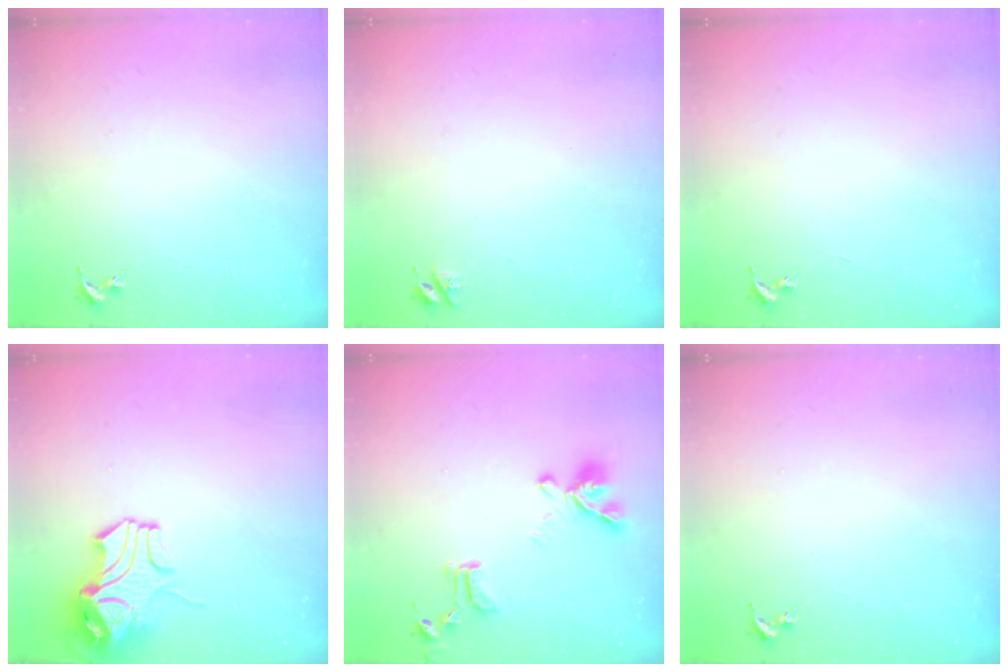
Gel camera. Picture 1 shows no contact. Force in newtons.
{"total": 3.8, "press": 3.8, "slide": 0.5}
{"total": 0.0}
{"total": 10.9, "press": 10.8, "slide": 1.6}
{"total": 16.4, "press": 16.3, "slide": 1.6}
{"total": 0.0}